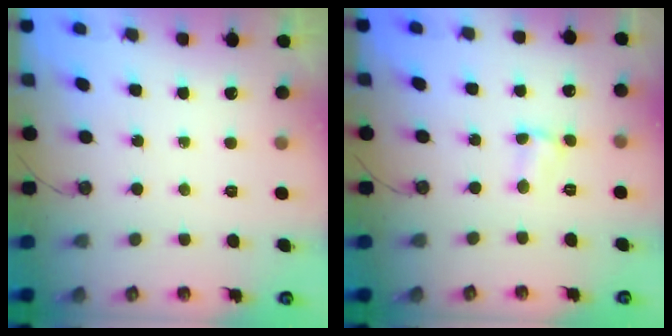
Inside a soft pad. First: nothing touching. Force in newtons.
{"total": 1.9, "press": 1.9, "slide": 0.3}